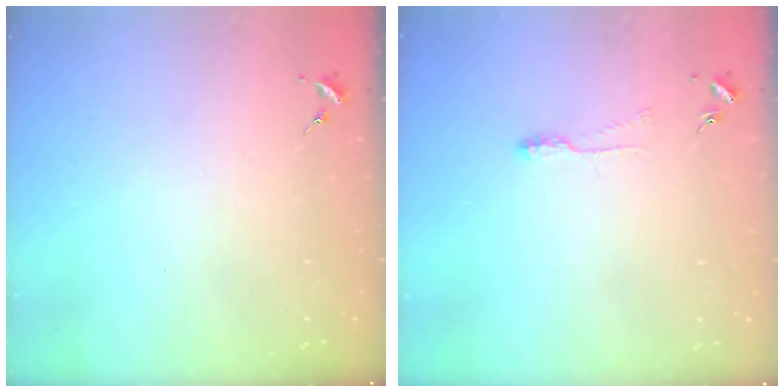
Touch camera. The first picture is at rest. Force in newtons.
{"total": 5.7, "press": 5.7, "slide": 0.5}